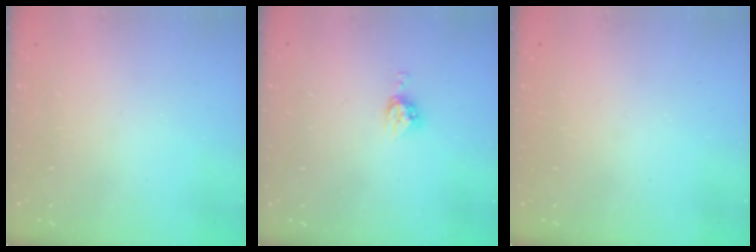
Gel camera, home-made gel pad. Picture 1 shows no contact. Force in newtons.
{"total": 5.0, "press": 4.9, "slide": 0.3}
{"total": 0.0}